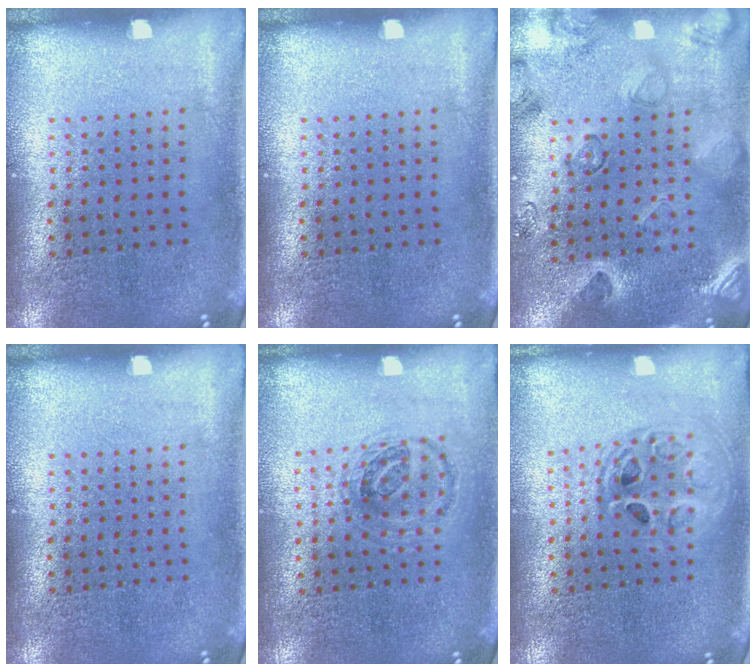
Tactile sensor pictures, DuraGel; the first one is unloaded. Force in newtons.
{"total": 0.0}
{"total": 2.3, "press": 2.0, "slide": 1.1}
{"total": 0.0}
{"total": 1.0, "press": 0.9, "slide": 0.2}
{"total": 1.6, "press": 1.4, "slide": 0.8}